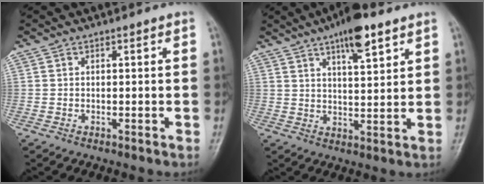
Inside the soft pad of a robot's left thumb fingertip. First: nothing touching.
{"total": 9.4, "force": [5.8, 2.9, 6.8], "torque": [-0.092, -0.028, 0.090]}